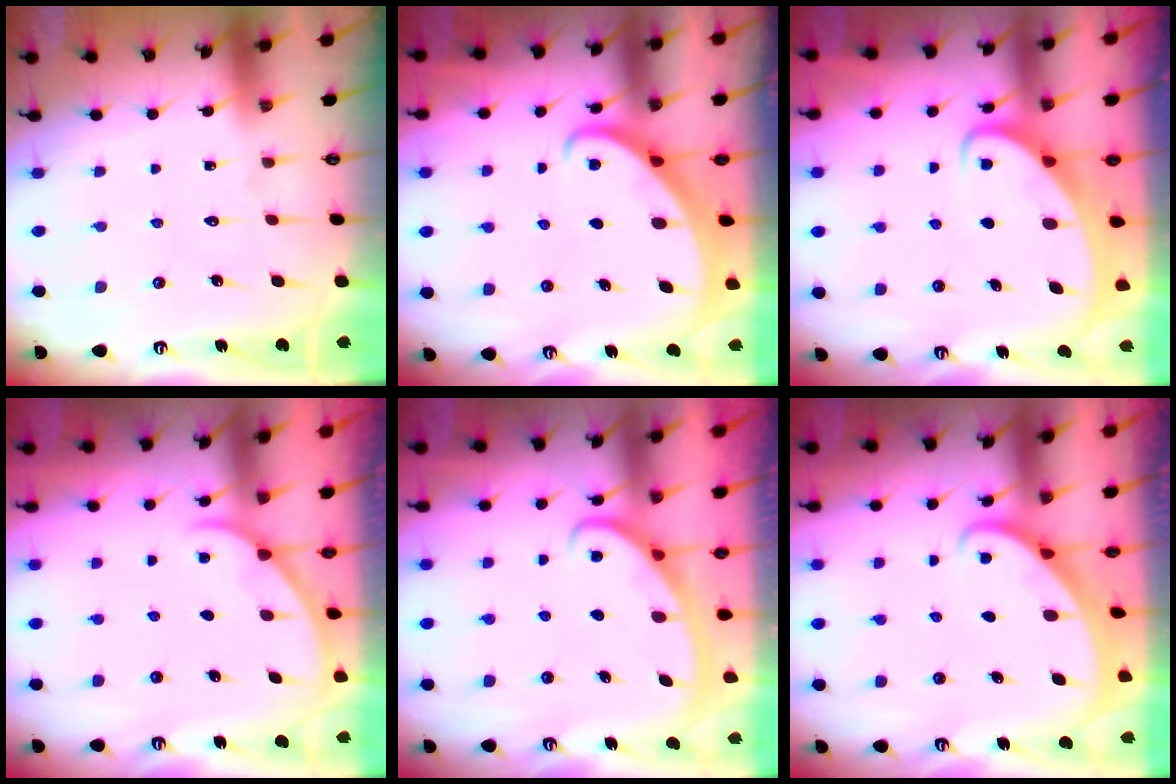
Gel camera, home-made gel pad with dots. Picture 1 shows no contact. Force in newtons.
{"total": 2.5, "press": 2.4, "slide": 0.3}
{"total": 2.6, "press": 2.6, "slide": 0.3}
{"total": 1.6, "press": 1.6, "slide": 0.2}
{"total": 3.0, "press": 2.9, "slide": 0.4}
{"total": 1.6, "press": 1.6, "slide": 0.1}